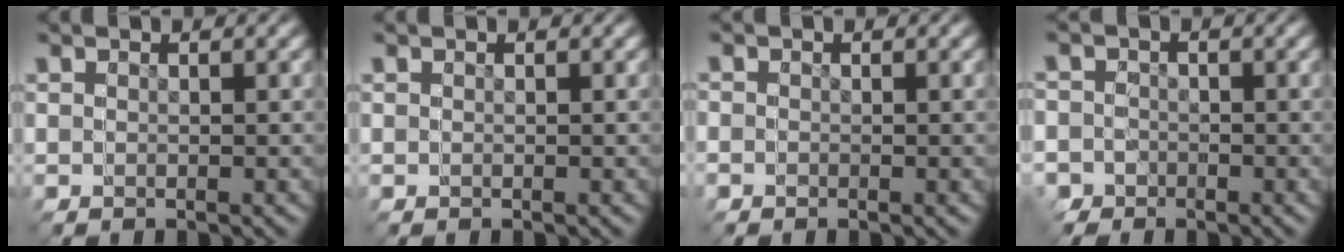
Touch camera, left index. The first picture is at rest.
{"total": 0.0}
{"total": 0.8, "force": [-0.2, 0.7, -0.3], "torque": [-0.012, -0.015, 0.004]}
{"total": 4.5, "force": [-0.9, 4.3, -1.1], "torque": [-0.010, -0.035, -0.006]}